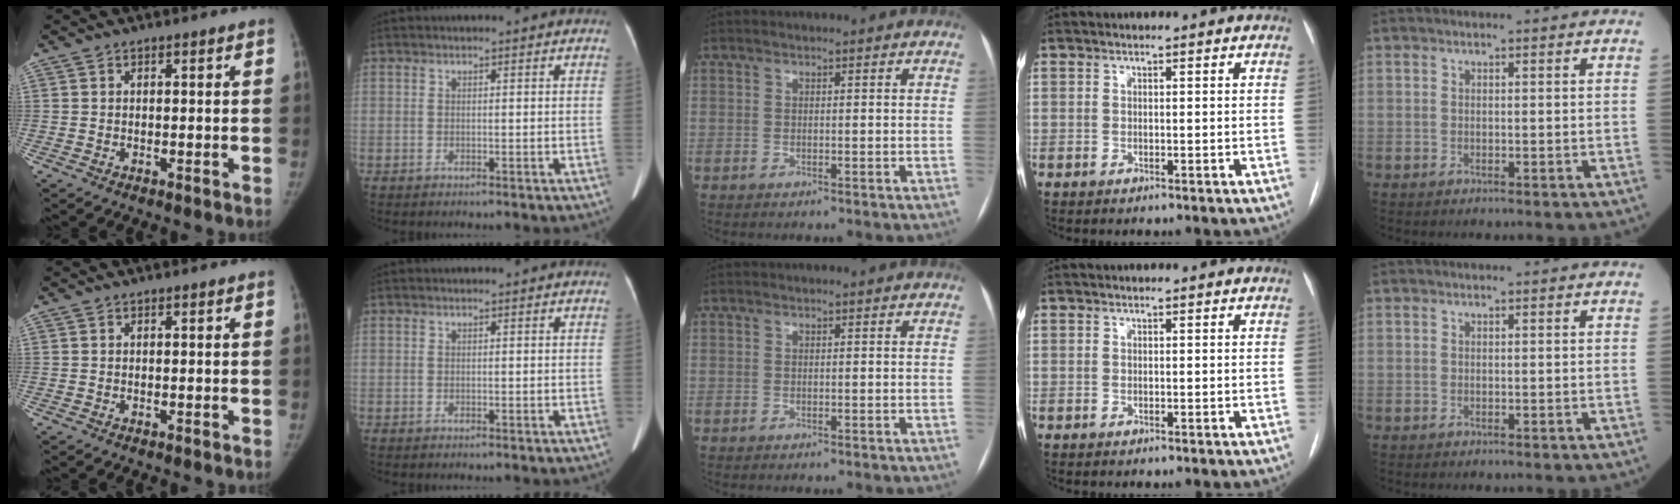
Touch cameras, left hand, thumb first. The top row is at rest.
{}